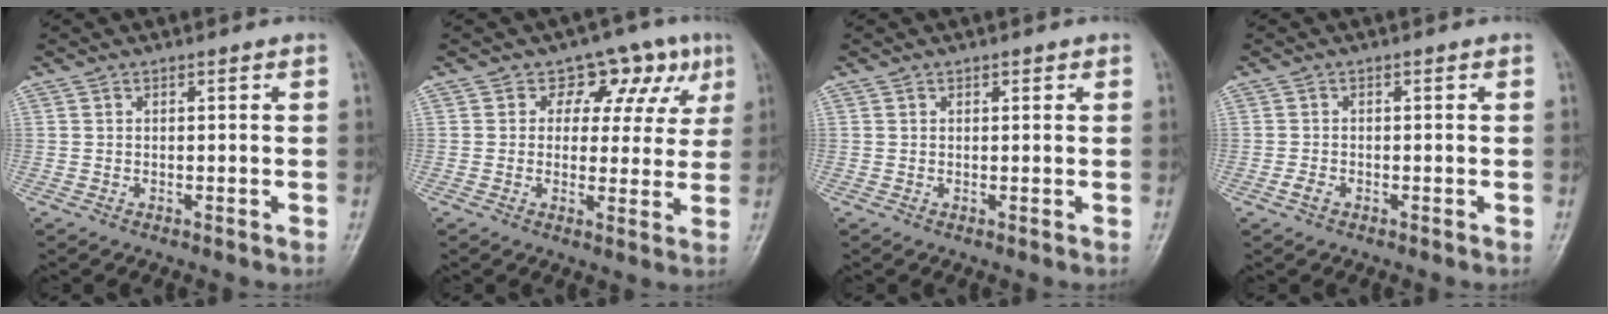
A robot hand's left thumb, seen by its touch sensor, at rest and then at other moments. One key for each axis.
{"total": 9.5, "fx": 4.1, "fy": 6.9, "fz": 5.1, "tx": -0.006, "ty": -0.003, "tz": 0.047}
{"total": 0.8, "fx": 0.4, "fy": 0.6, "fz": 0.4, "tx": 0.001, "ty": -0.001, "tz": 0.004}
{"total": 1.5, "fx": -0.9, "fy": 0.9, "fz": 0.8, "tx": -0.020, "ty": 0.003, "tz": -0.019}